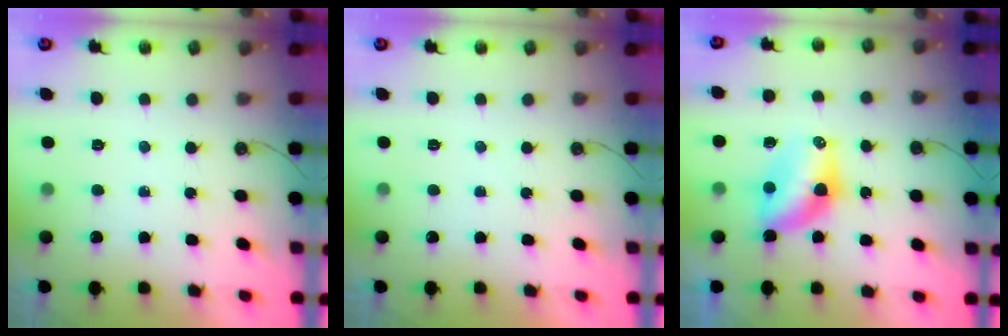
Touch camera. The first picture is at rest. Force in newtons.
{"total": 0.0}
{"total": 6.9, "press": 6.9, "slide": 0.4}